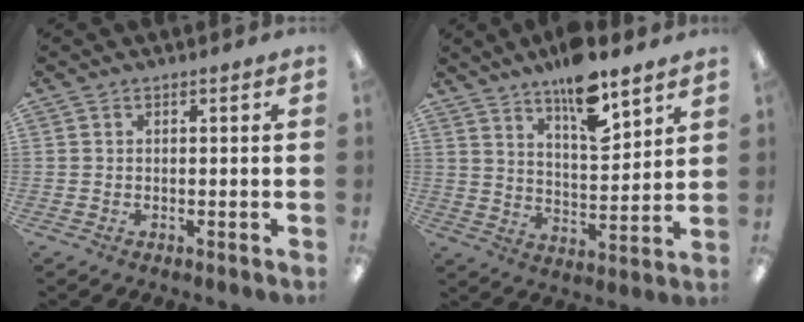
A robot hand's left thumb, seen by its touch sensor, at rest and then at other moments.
{"total": 13.2, "force": [10.2, 3.9, 7.4], "torque": [-0.115, -0.062, 0.175]}